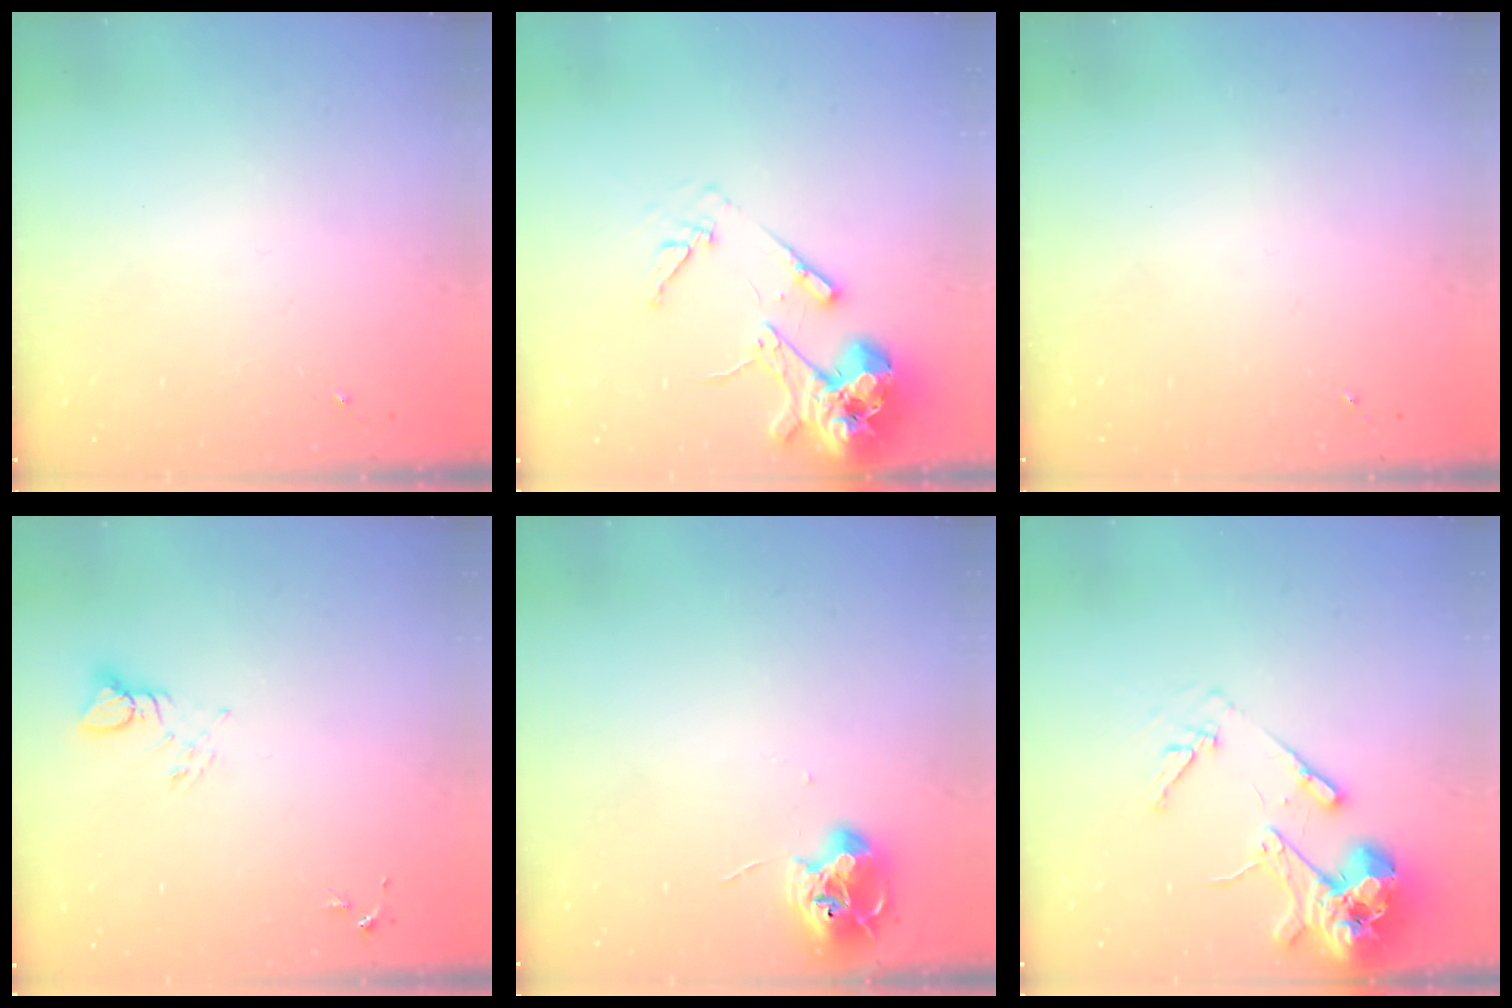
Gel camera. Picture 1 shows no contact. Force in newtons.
{"total": 14.9, "press": 14.7, "slide": 2.3}
{"total": 0.0}
{"total": 4.1, "press": 4.1, "slide": 0.4}
{"total": 9.3, "press": 9.3, "slide": 1.0}
{"total": 14.9, "press": 14.7, "slide": 2.3}